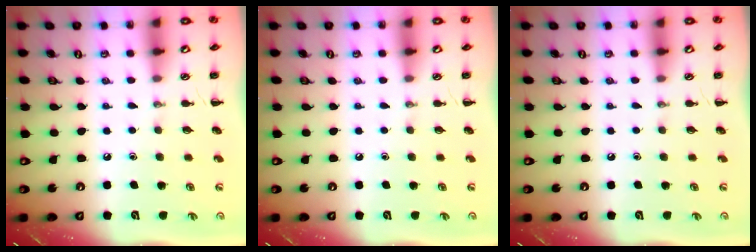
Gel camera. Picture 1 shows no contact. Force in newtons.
{"total": 0.0}
{"total": 0.0}